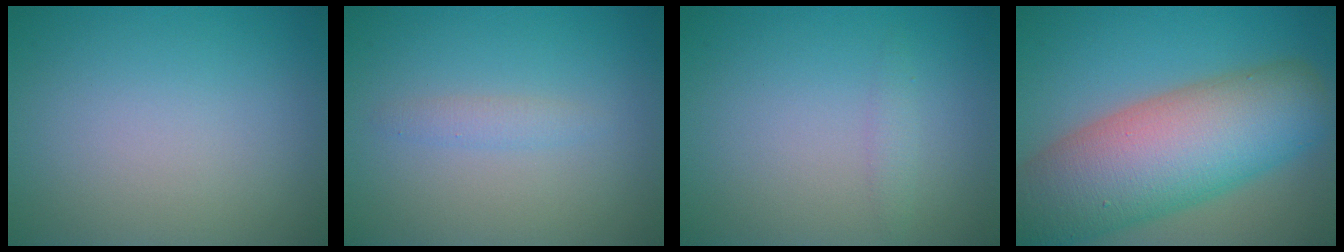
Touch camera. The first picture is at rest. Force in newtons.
{"total": 1.2, "press": 1.2, "slide": 0.1}
{"total": 1.0, "press": 1.0, "slide": 0.0}
{"total": 13.2, "press": 13.2, "slide": 0.7}